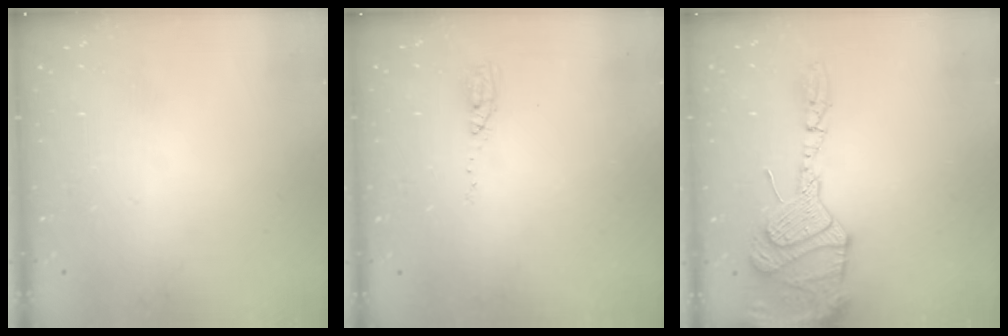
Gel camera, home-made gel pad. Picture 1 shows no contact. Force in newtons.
{"total": 4.0, "press": 3.9, "slide": 1.2}
{"total": 18.6, "press": 18.4, "slide": 3.1}